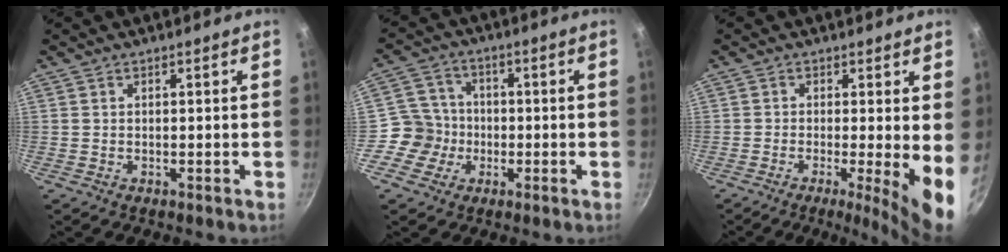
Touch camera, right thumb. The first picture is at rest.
{"total": 6.9, "force": [-1.8, 6.6, 1.2], "torque": [0.015, 0.024, -0.048]}
{"total": 8.5, "force": [-1.0, 1.4, 8.4], "torque": [-0.109, -0.016, -0.016]}